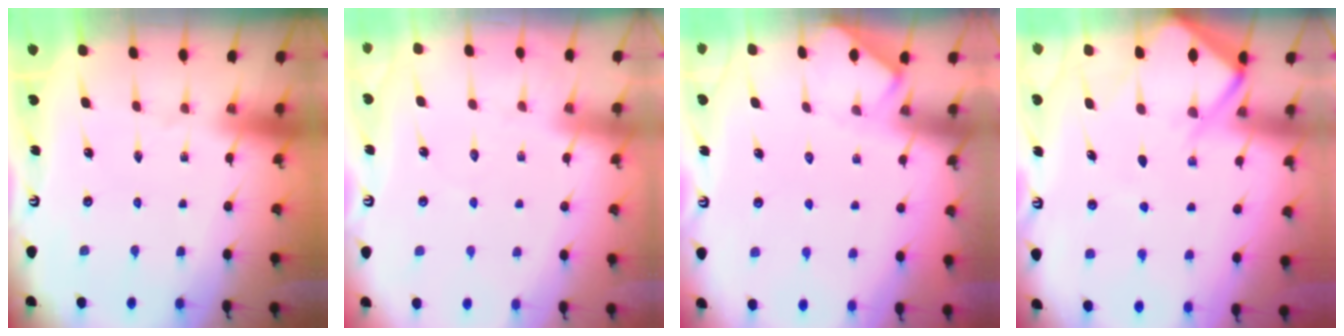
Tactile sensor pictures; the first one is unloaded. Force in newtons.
{"total": 4.5, "press": 4.4, "slide": 0.6}
{"total": 4.3, "press": 4.2, "slide": 0.5}
{"total": 9.0, "press": 9.0, "slide": 0.9}